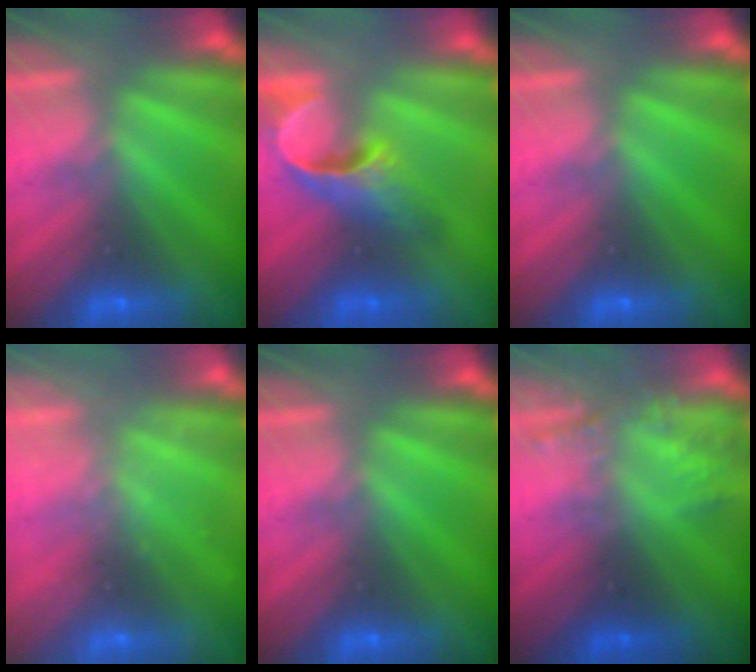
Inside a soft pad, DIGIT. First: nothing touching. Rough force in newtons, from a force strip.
{"total": 5.2}
{"total": 0.0}
{"total": 2.3}
{"total": 0.0}
{"total": 2.1}